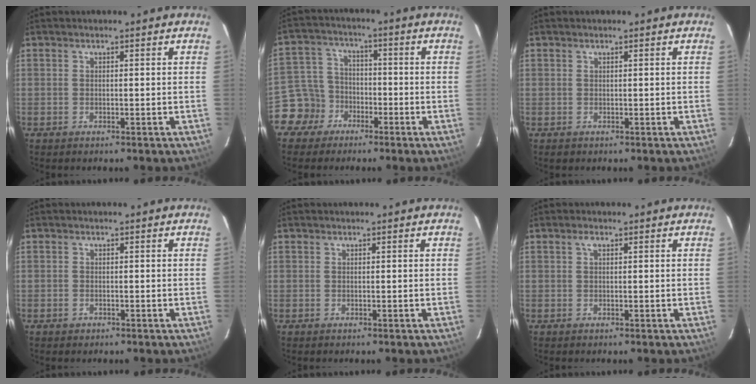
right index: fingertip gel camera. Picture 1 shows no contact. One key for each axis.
{"total": 7.5, "fx": -4.4, "fy": 6.1, "fz": 0.5, "tx": -0.026, "ty": 0.031, "tz": -0.087}
{"total": 0.6, "fx": 0.1, "fy": 0.6, "fz": 0.0, "tx": 0.001, "ty": 0.002, "tz": 0.003}
{"total": 1.2, "fx": -0.7, "fy": 0.9, "fz": 0.2, "tx": -0.001, "ty": 0.002, "tz": -0.008}
{"total": 0.0}
{"total": 0.9, "fx": 0.4, "fy": 0.4, "fz": 0.7, "tx": -0.013, "ty": 0.004, "tz": 0.005}